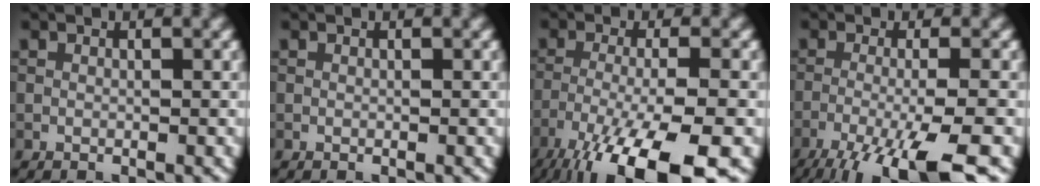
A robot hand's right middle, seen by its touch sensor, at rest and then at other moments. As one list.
[{"total": 0.0}, {"total": 12.5, "force": [-8.4, 2.8, 8.9], "torque": [-0.164, -0.020, -0.142]}, {"total": 9.6, "force": [-6.1, 1.8, 7.2], "torque": [-0.113, -0.008, -0.108]}]